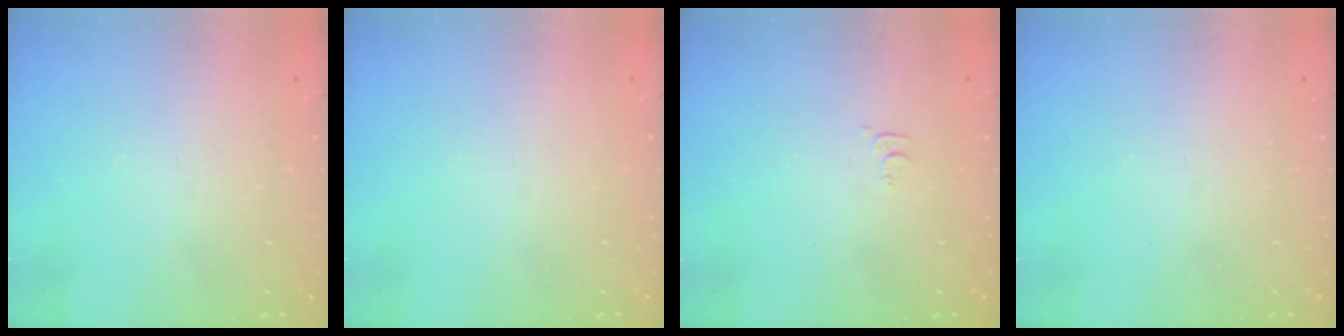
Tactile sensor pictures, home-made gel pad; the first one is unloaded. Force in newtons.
{"total": 0.0}
{"total": 4.6, "press": 4.6, "slide": 0.6}
{"total": 0.0}